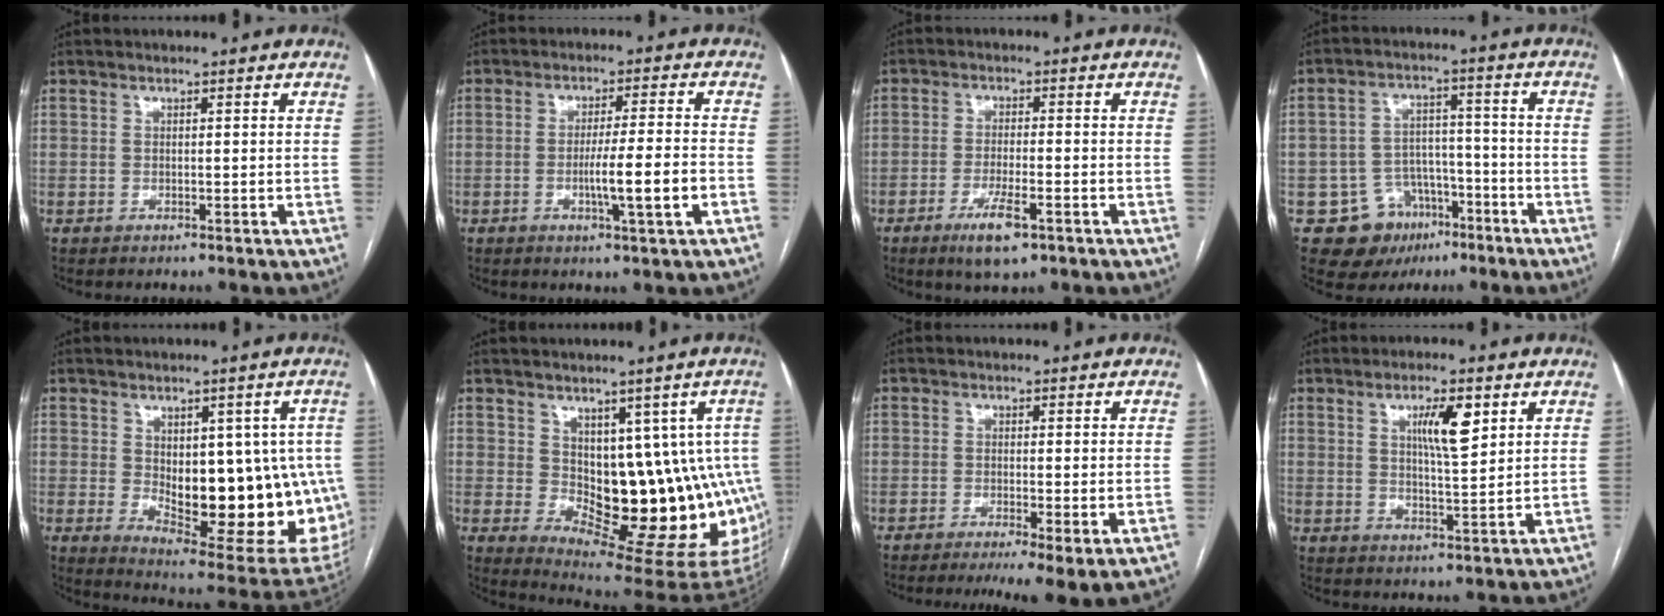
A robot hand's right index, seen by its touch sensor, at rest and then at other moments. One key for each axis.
{"total": 7.5, "fx": -2.2, "fy": -0.3, "fz": 7.2, "tx": -0.118, "ty": -0.005, "tz": -0.037}
{"total": 6.1, "fx": -3.4, "fy": 1.3, "fz": 5.0, "tx": -0.094, "ty": -0.009, "tz": -0.053}
{"total": 10.4, "fx": -5.3, "fy": 8.4, "fz": 3.0, "tx": -0.042, "ty": 0.031, "tz": -0.070}
{"total": 19.8, "fx": -1.2, "fy": 8.6, "fz": 17.8, "tx": -0.178, "ty": 0.002, "tz": 0.015}
{"total": 14.9, "fx": 0.2, "fy": 7.9, "fz": 12.6, "tx": -0.132, "ty": 0.008, "tz": 0.019}
{"total": 6.5, "fx": -3.7, "fy": 1.0, "fz": 5.3, "tx": -0.076, "ty": -0.019, "tz": -0.060}
{"total": 6.5, "fx": 2.8, "fy": 1.2, "fz": 5.8, "tx": -0.100, "ty": -0.001, "tz": 0.047}